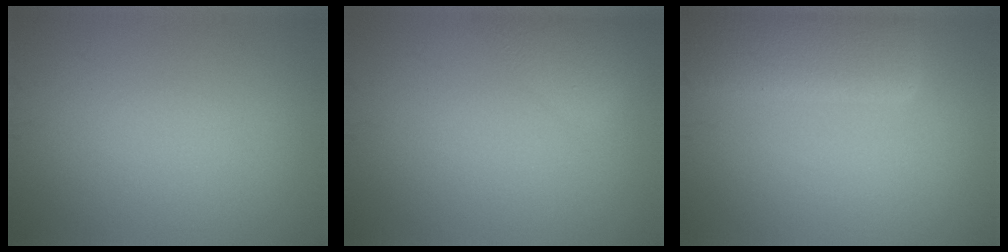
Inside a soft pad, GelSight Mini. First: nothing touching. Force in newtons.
{"total": 2.5, "press": 2.5, "slide": 0.2}
{"total": 8.5, "press": 8.5, "slide": 0.7}